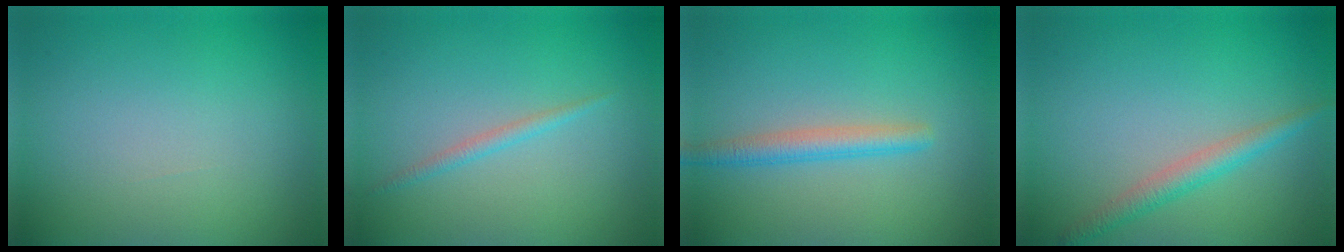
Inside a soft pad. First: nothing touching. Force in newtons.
{"total": 1.0, "press": 1.0, "slide": 0.0}
{"total": 2.4, "press": 2.4, "slide": 0.1}
{"total": 2.4, "press": 2.4, "slide": 0.1}